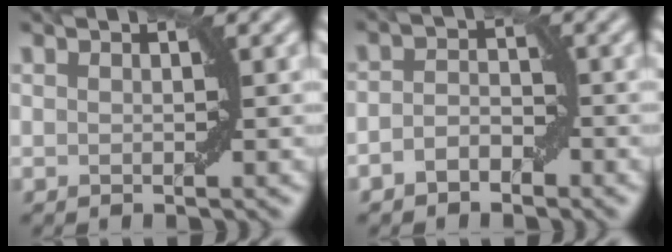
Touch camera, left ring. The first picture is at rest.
{"total": 2.2, "force": [-1.2, 1.4, 1.2], "torque": [-0.022, 0.007, -0.026]}